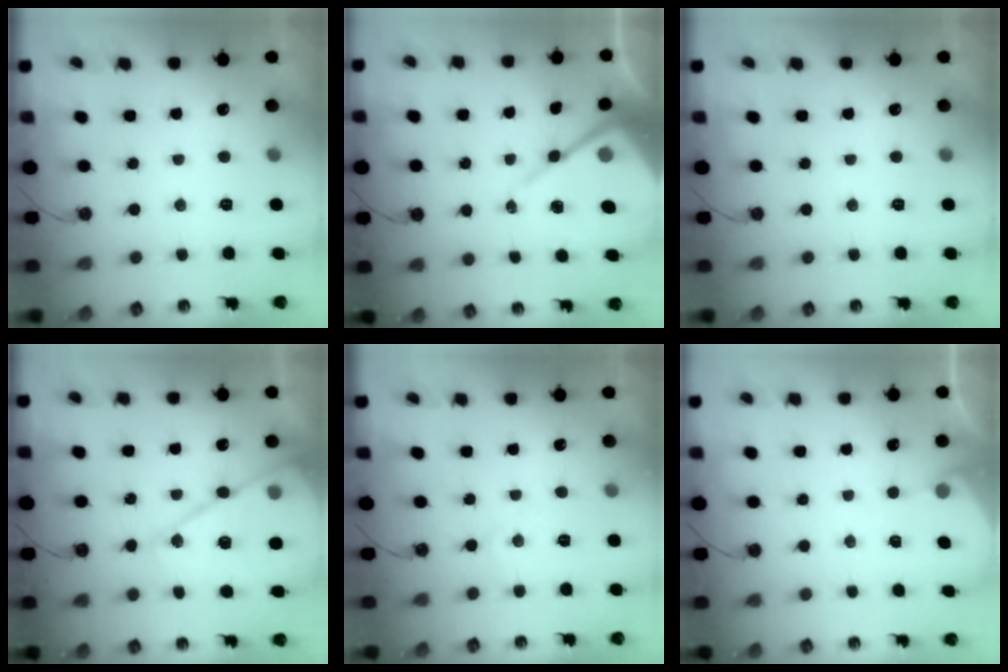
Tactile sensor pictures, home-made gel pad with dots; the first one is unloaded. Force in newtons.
{"total": 13.7, "press": 13.6, "slide": 1.2}
{"total": 0.0}
{"total": 16.9, "press": 16.8, "slide": 1.6}
{"total": 2.7, "press": 2.7, "slide": 0.5}
{"total": 3.8, "press": 3.7, "slide": 0.6}